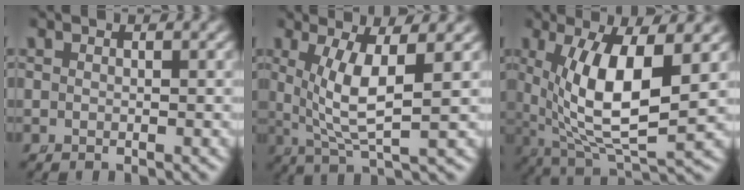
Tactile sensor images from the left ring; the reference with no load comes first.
{"total": 5.8, "force": [1.1, 1.8, 5.5], "torque": [-0.105, -0.011, 0.031]}
{"total": 10.1, "force": [0.6, 4.8, 8.9], "torque": [-0.175, -0.033, 0.037]}